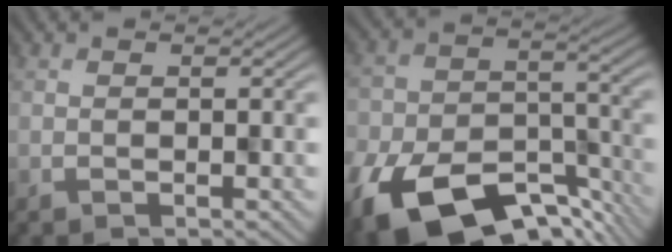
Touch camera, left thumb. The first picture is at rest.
{"total": 15.9, "force": [-10.3, 8.5, 8.7], "torque": [-0.200, -0.052, -0.151]}